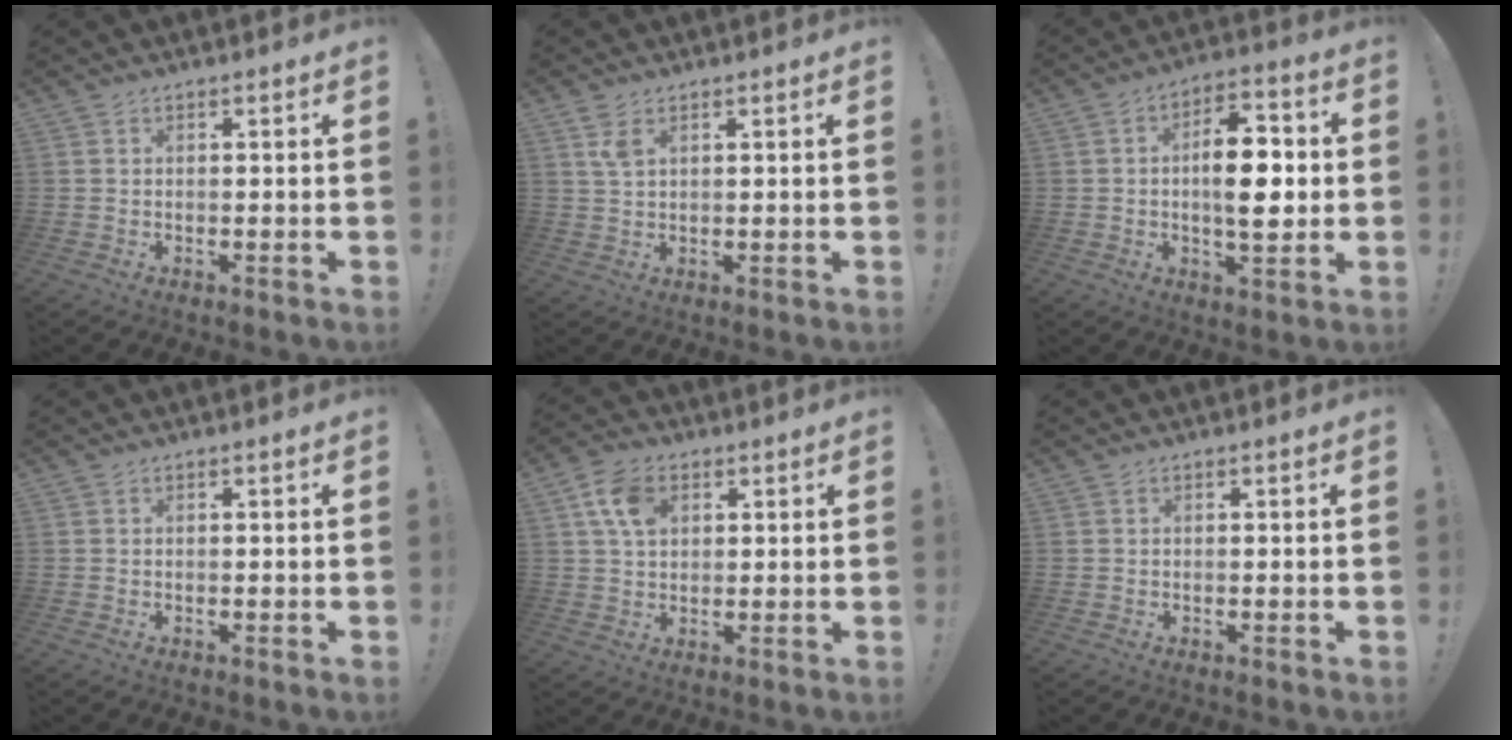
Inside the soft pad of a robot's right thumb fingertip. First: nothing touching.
{"total": 3.7, "force": [2.0, 1.7, 2.6], "torque": [-0.053, -0.005, 0.037]}
{"total": 13.1, "force": [-0.3, 6.3, 11.5], "torque": [-0.161, 0.004, -0.010]}
{"total": 0.0}
{"total": 9.2, "force": [3.4, 6.6, 5.5], "torque": [-0.098, 0.010, 0.069]}
{"total": 0.0}